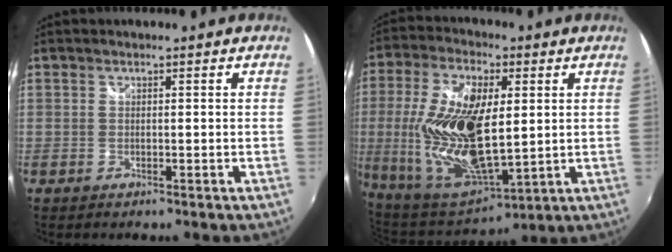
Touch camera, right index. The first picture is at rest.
{"total": 23.1, "force": [1.5, 10.3, 20.6], "torque": [-0.426, -0.011, 0.040]}